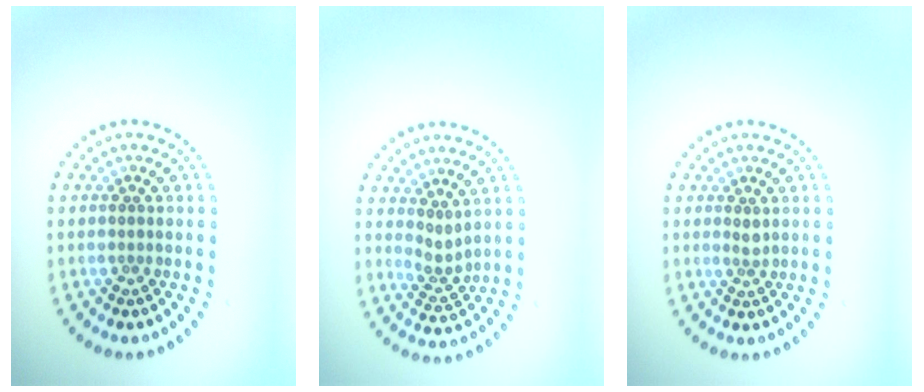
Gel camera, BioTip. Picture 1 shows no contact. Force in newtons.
{"total": 1.8, "press": 1.3, "slide": 1.2}
{"total": 0.8, "press": 0.6, "slide": 0.6}